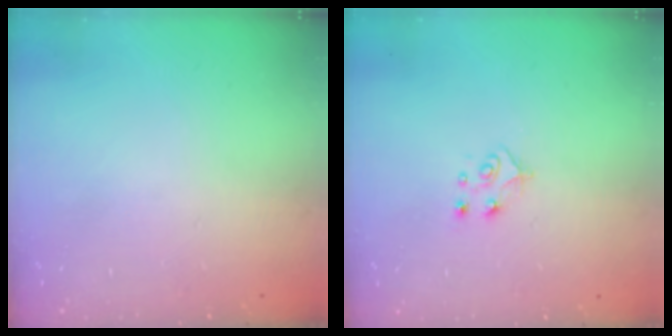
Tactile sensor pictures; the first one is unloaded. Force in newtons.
{"total": 5.5, "press": 5.5, "slide": 0.6}